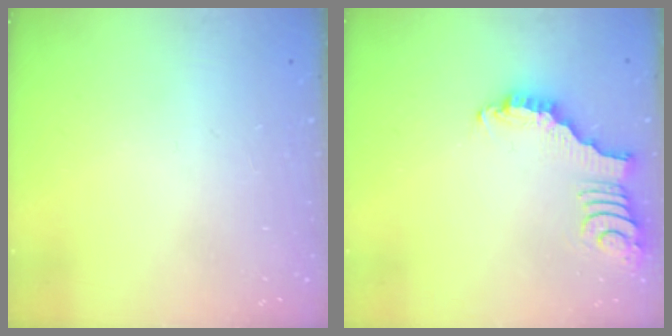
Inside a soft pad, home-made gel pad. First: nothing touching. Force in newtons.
{"total": 3.1, "press": 3.0, "slide": 0.7}